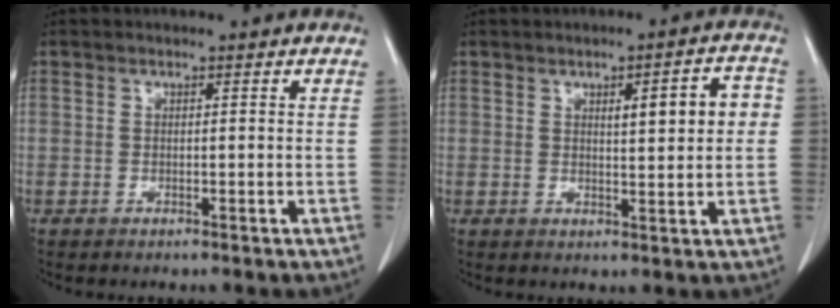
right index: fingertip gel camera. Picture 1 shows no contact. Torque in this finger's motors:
{"motor_torque": [0.20, 0.10, 0.11, 0.02]}